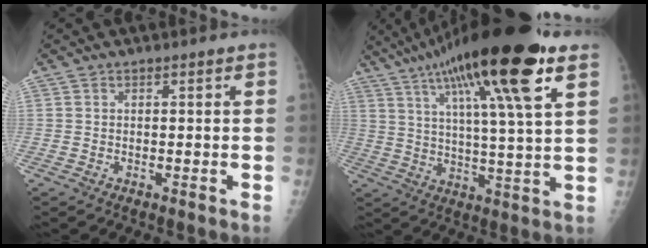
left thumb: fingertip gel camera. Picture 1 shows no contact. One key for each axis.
{"total": 22.8, "fx": 12.4, "fy": 3.1, "fz": 18.9, "tx": -0.319, "ty": -0.017, "tz": 0.199}